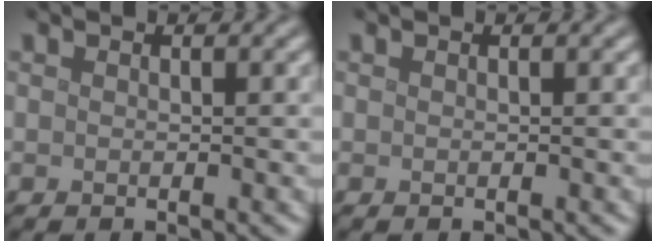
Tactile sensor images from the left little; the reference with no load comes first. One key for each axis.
{"total": 0.0}